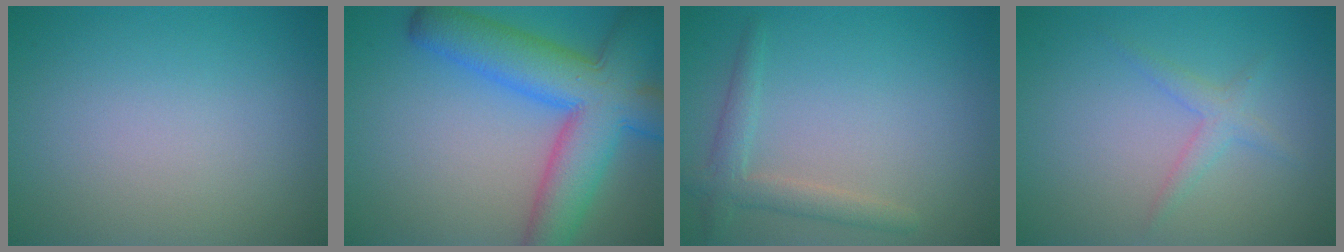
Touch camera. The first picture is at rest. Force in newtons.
{"total": 10.4, "press": 10.4, "slide": 0.4}
{"total": 2.4, "press": 2.4, "slide": 0.2}
{"total": 1.7, "press": 1.7, "slide": 0.1}